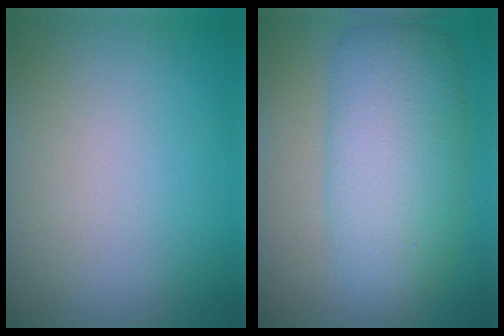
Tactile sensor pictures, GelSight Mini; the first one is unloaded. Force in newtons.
{"total": 8.1, "press": 8.1, "slide": 0.1}